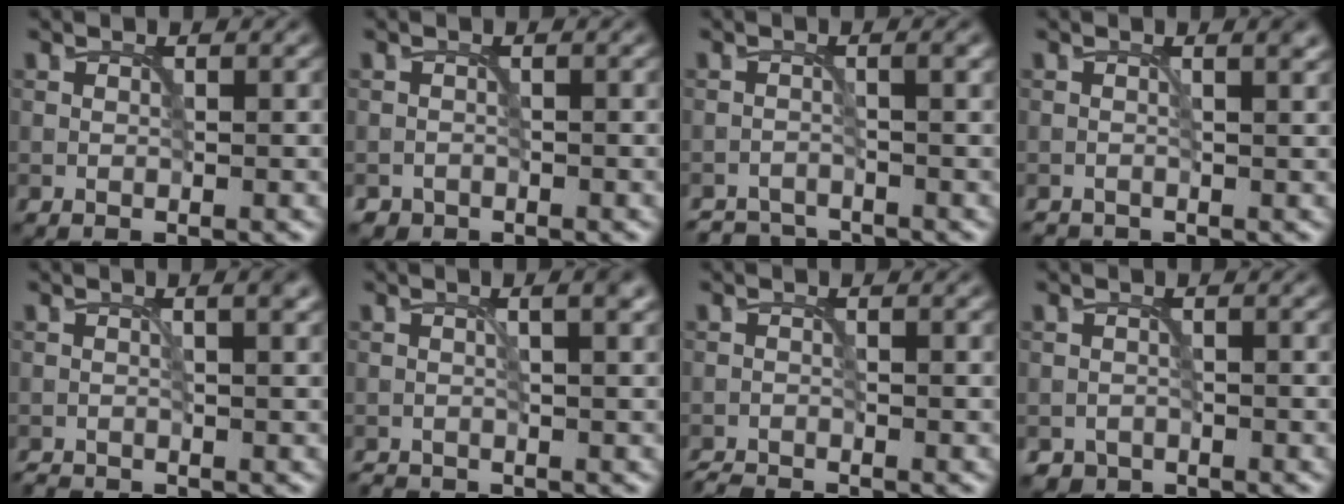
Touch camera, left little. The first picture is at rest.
{"total": 0.9, "force": [-0.7, 0.5, -0.2], "torque": [0.008, -0.002, -0.014]}
{"total": 2.9, "force": [-2.8, 0.5, 0.7], "torque": [-0.007, -0.003, -0.054]}
{"total": 0.9, "force": [-0.3, 0.6, 0.7], "torque": [-0.004, -0.006, -0.003]}
{"total": 1.7, "force": [-0.7, 0.5, 1.5], "torque": [-0.019, -0.003, -0.016]}
{"total": 2.1, "force": [-0.6, 0.6, 1.9], "torque": [-0.021, 0.001, -0.017]}
{"total": 1.6, "force": [-1.6, 0.1, 0.3], "torque": [0.000, -0.009, -0.037]}
{"total": 1.2, "force": [-1.0, 0.6, -0.2], "torque": [0.010, 0.000, -0.018]}